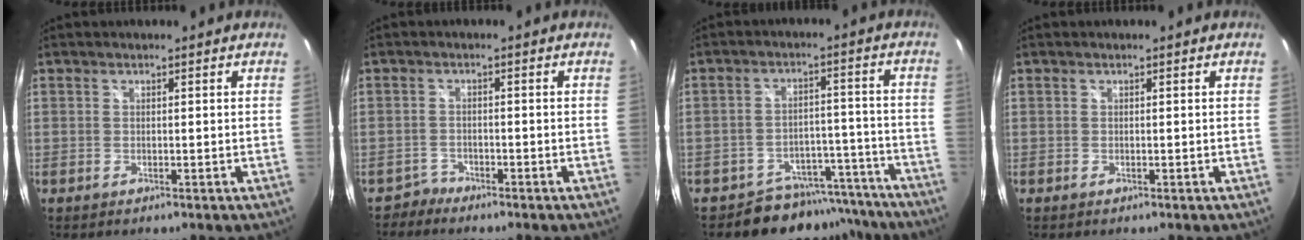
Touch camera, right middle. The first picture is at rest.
{"total": 2.1, "force": [-1.8, 0.6, -0.8], "torque": [0.014, 0.007, -0.037]}
{"total": 11.3, "force": [-9.8, 5.5, 0.9], "torque": [-0.013, 0.037, -0.125]}
{"total": 0.0}